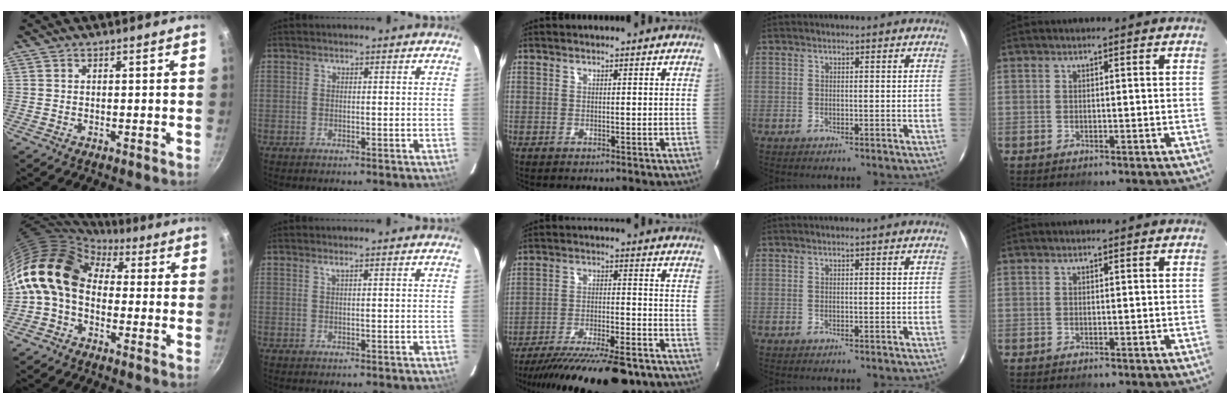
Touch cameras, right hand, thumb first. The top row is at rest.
{"thumb": {"total": 13.1, "force": [1.1, 9.4, 9.1], "torque": [-0.146, 0.026, -0.006]}, "index": {"total": 0.7, "force": [0.3, -0.4, 0.5], "torque": [-0.008, -0.001, 0.004]}, "middle": {"total": 21.7, "force": [-17.8, 4.9, 11.4], "torque": [-0.205, -0.044, -0.262]}}